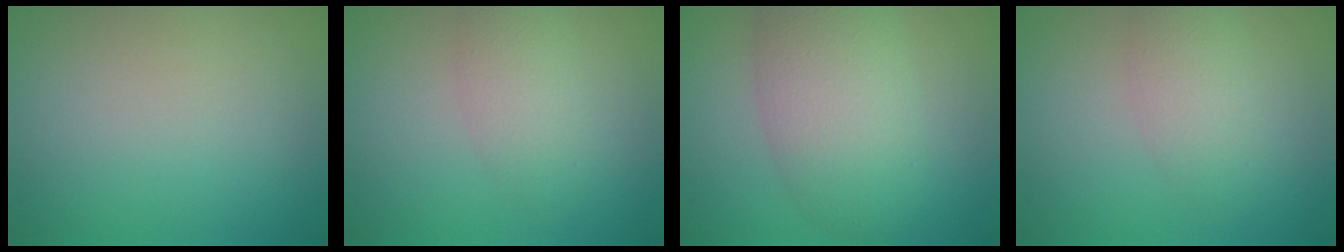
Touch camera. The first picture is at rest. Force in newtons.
{"total": 1.9, "press": 1.9, "slide": 0.1}
{"total": 6.6, "press": 6.6, "slide": 0.3}
{"total": 1.9, "press": 1.9, "slide": 0.1}